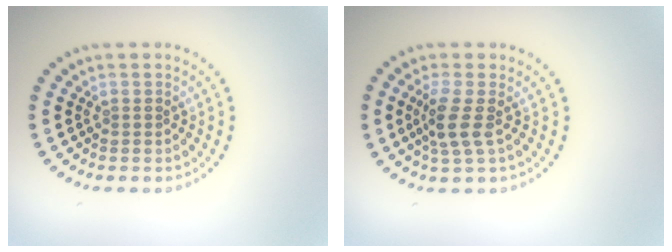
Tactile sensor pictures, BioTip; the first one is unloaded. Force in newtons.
{"total": 2.6, "press": 2.0, "slide": 1.5}